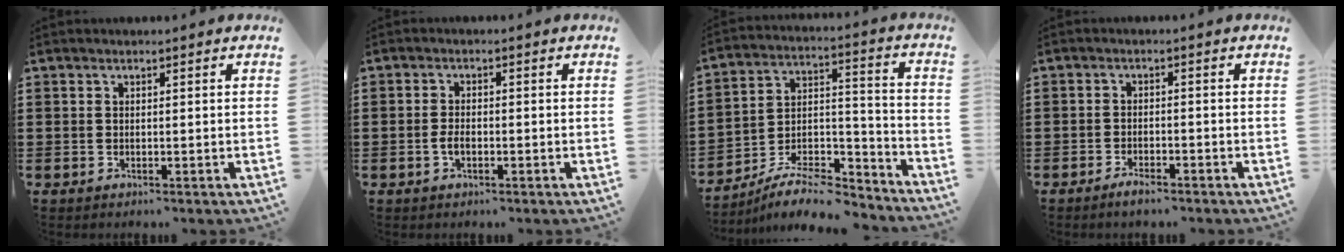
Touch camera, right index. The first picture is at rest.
{"total": 2.1, "force": [-0.7, 0.9, 1.7], "torque": [-0.041, -0.001, -0.016]}
{"total": 9.4, "force": [-8.3, 2.8, 3.5], "torque": [-0.041, 0.030, -0.154]}
{"total": 2.1, "force": [-1.9, 0.3, 0.8], "torque": [-0.015, 0.004, -0.037]}